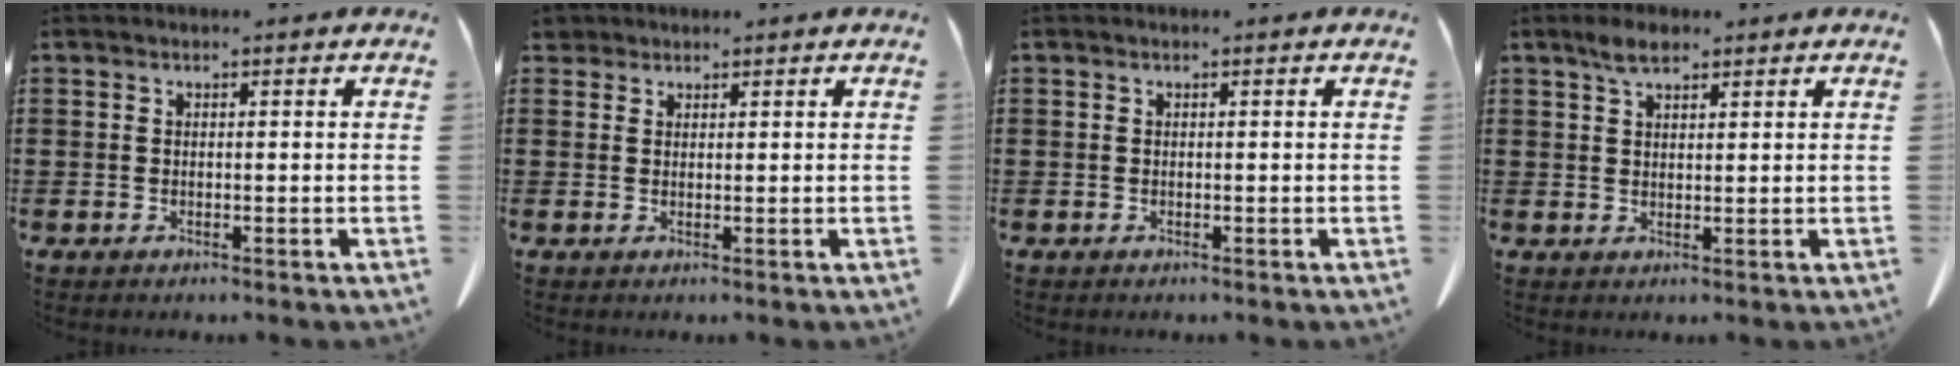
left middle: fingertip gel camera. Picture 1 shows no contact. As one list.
[{"total": 1.8, "force": [1.5, 0.8, 0.3], "torque": [-0.013, 0.004, 0.032]}, {"total": 0.0}, {"total": 3.4, "force": [2.4, 1.3, 2.0], "torque": [-0.038, 0.000, 0.043]}]